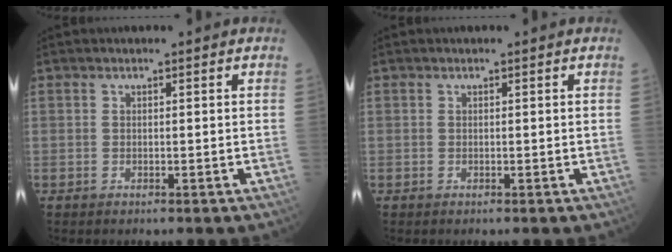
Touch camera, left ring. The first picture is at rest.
{"total": 0.0}